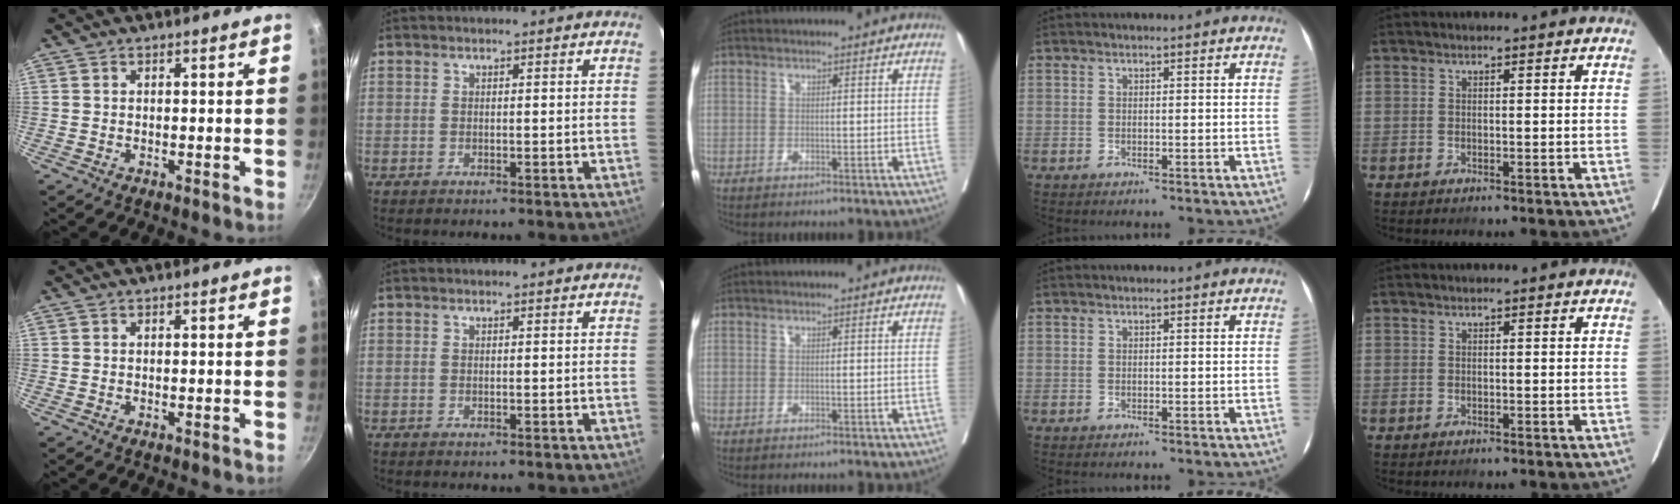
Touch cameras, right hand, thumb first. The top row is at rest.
{}